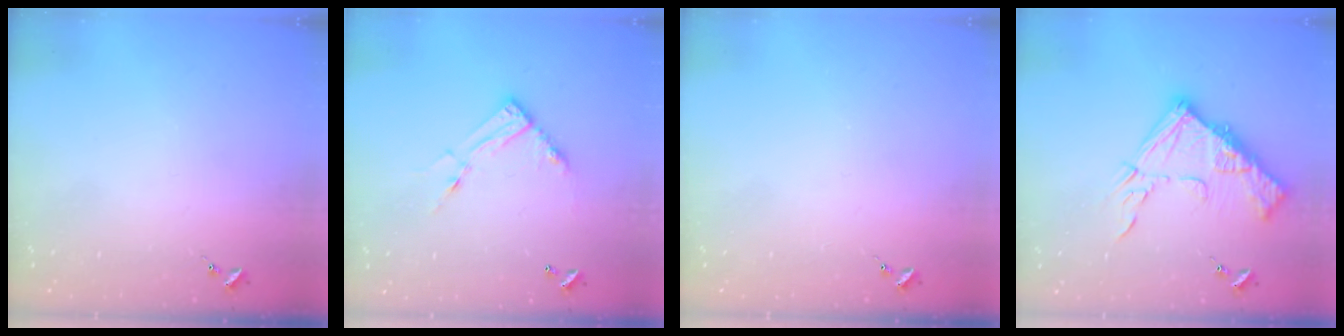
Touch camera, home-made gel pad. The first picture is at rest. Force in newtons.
{"total": 11.2, "press": 11.2, "slide": 0.9}
{"total": 0.0}
{"total": 16.7, "press": 16.6, "slide": 1.8}